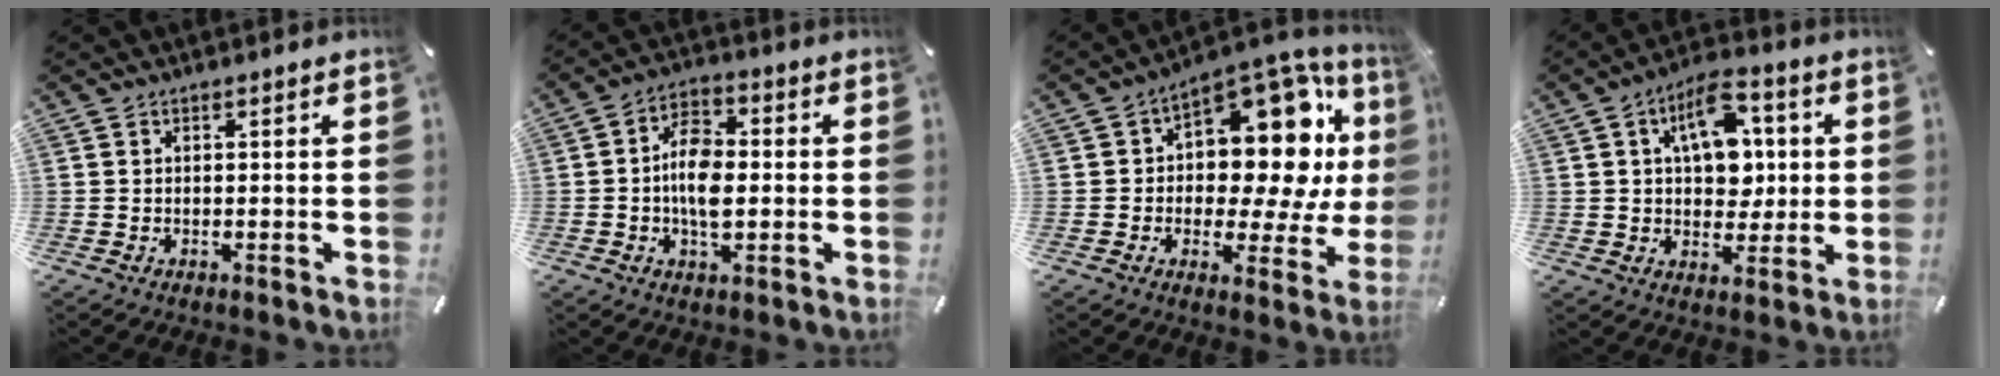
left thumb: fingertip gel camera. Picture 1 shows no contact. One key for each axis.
{"total": 9.1, "fx": -1.0, "fy": 5.3, "fz": 7.3, "tx": -0.130, "ty": 0.006, "tz": -0.020}
{"total": 17.7, "fx": 5.1, "fy": 10.8, "fz": 13.1, "tx": -0.163, "ty": -0.064, "tz": 0.080}
{"total": 13.0, "fx": 3.3, "fy": 8.7, "fz": 9.1, "tx": -0.125, "ty": 0.002, "tz": 0.057}